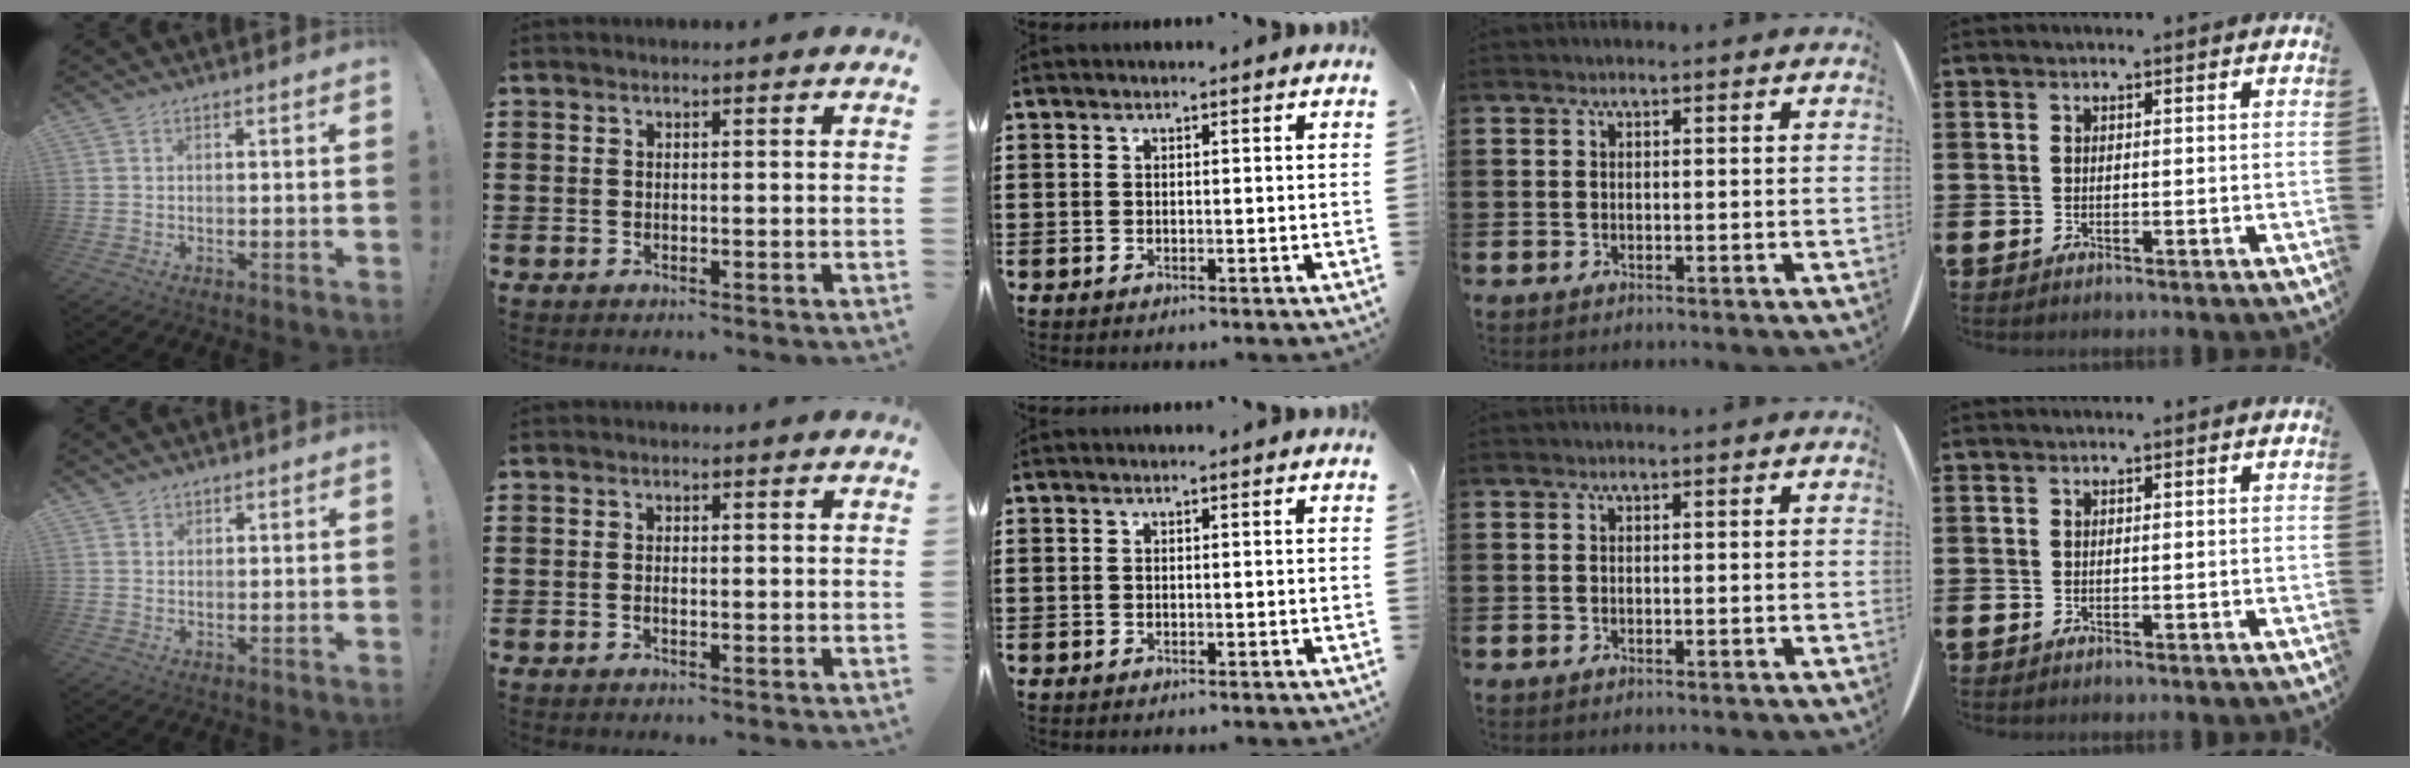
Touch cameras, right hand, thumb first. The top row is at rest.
{"thumb": {"total": 1.5, "force": [1.2, 0.9, 0.1], "torque": [0.005, -0.008, 0.020]}, "index": {"total": 0.6, "force": [-0.3, 0.2, 0.5], "torque": [-0.011, -0.004, -0.004]}}